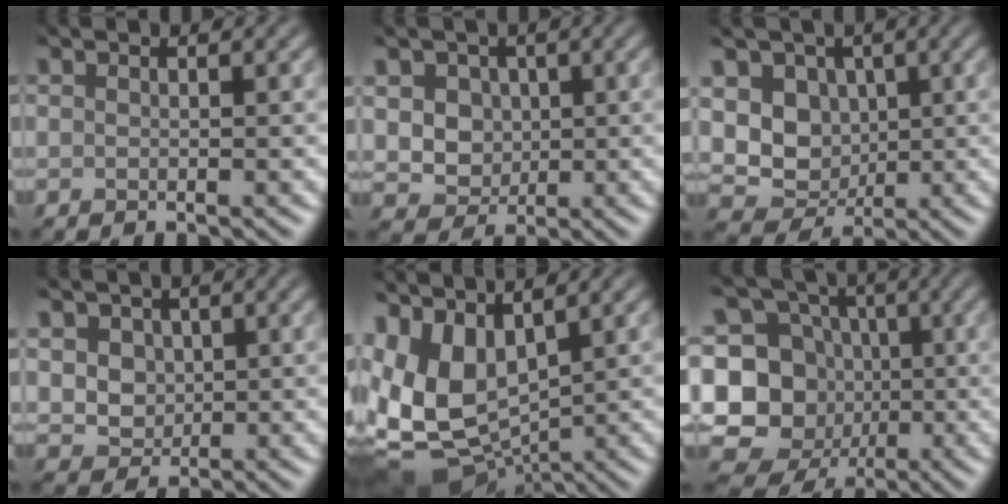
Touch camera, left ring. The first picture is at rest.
{"total": 5.0, "force": [0.4, 4.4, 2.3], "torque": [-0.056, -0.002, 0.008]}
{"total": 7.1, "force": [0.0, 5.8, 4.2], "torque": [-0.075, -0.006, -0.011]}
{"total": 3.6, "force": [0.6, 3.1, 1.7], "torque": [-0.059, -0.006, 0.022]}
{"total": 10.2, "force": [0.5, 6.6, 7.8], "torque": [-0.183, -0.006, 0.009]}
{"total": 13.8, "force": [-2.8, 12.6, 5.0], "torque": [-0.119, 0.018, -0.061]}